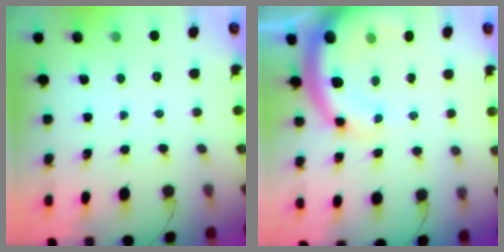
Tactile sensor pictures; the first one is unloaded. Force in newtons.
{"total": 12.7, "press": 12.4, "slide": 2.7}